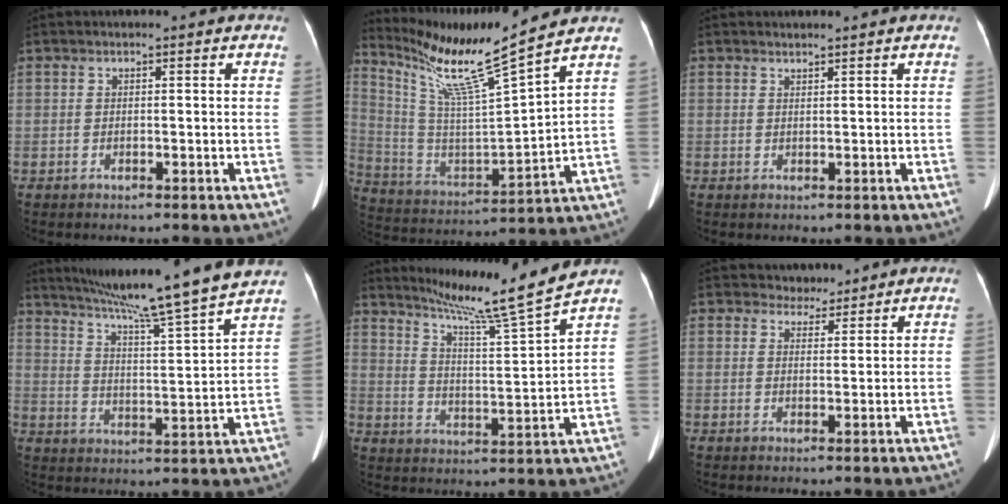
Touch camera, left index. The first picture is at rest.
{"total": 16.2, "force": [13.1, -2.3, 9.3], "torque": [-0.183, -0.027, 0.234]}
{"total": 0.9, "force": [0.9, 0.2, 0.0], "torque": [-0.005, 0.001, 0.016]}
{"total": 18.5, "force": [16.1, -2.1, 8.9], "torque": [-0.149, -0.027, 0.227]}
{"total": 13.2, "force": [11.5, -3.1, 5.6], "torque": [-0.098, -0.038, 0.180]}
{"total": 2.6, "force": [2.3, 1.1, -0.4], "torque": [0.007, 0.001, 0.036]}